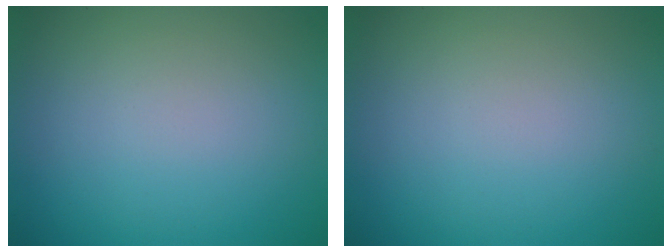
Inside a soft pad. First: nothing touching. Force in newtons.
{"total": 0.0}